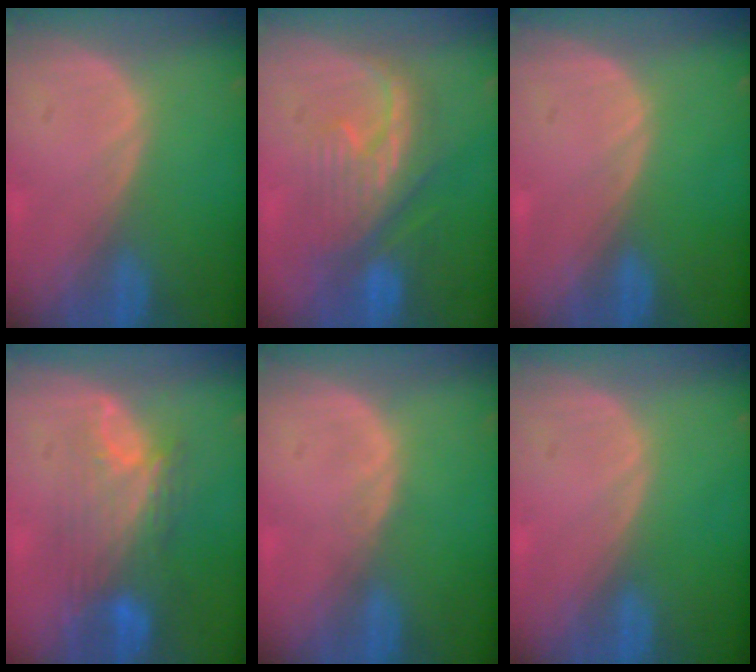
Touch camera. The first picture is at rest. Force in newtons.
{"total": 8.0, "press": 7.9, "slide": 1.1}
{"total": 0.0}
{"total": 9.0, "press": 8.0, "slide": 4.1}
{"total": 0.7, "press": 0.6, "slide": 0.2}
{"total": 0.0}